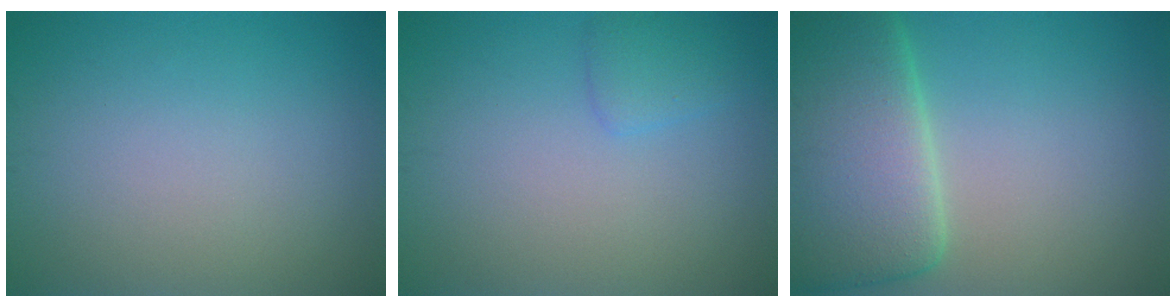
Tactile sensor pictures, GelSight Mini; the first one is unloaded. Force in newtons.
{"total": 1.6, "press": 1.6, "slide": 0.1}
{"total": 10.1, "press": 10.1, "slide": 0.5}